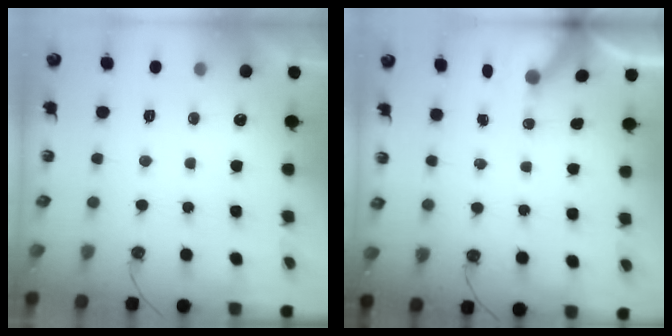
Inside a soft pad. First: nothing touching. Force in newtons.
{"total": 5.3, "press": 5.3, "slide": 0.8}